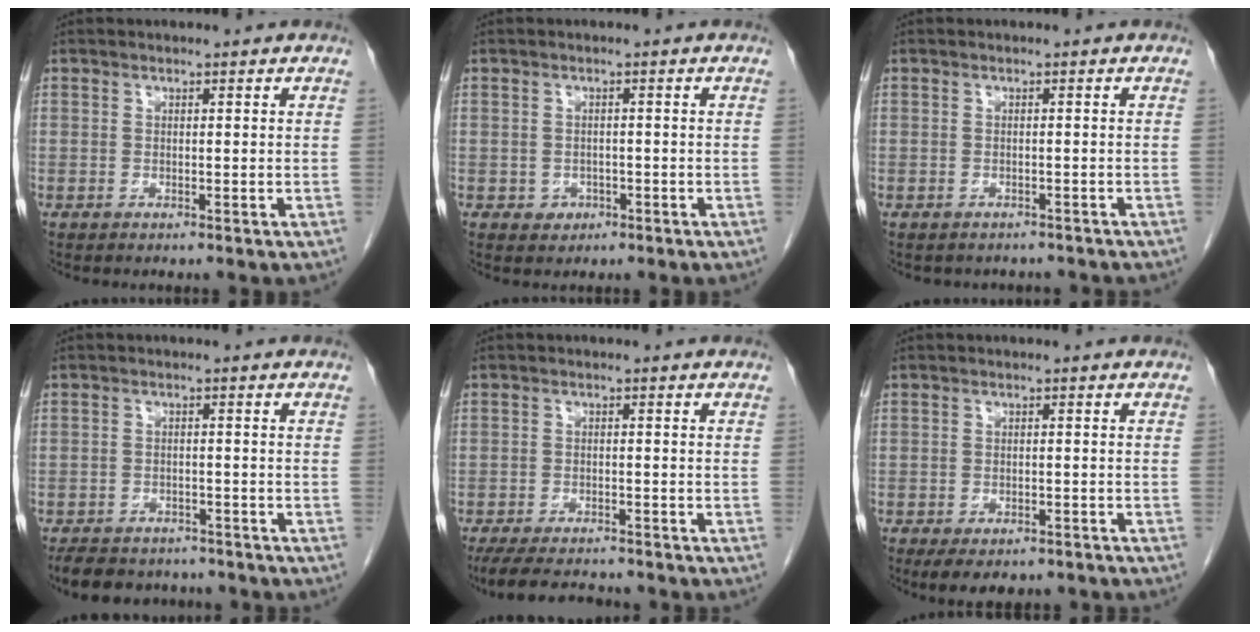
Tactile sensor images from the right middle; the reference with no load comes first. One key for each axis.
{"total": 1.8, "fx": -0.7, "fy": 1.5, "fz": 0.5, "tx": -0.003, "ty": 0.006, "tz": -0.005}
{"total": 4.1, "fx": -3.6, "fy": 1.8, "fz": 0.6, "tx": -0.006, "ty": 0.005, "tz": -0.040}
{"total": 10.0, "fx": -8.8, "fy": 3.9, "fz": 3.1, "tx": -0.056, "ty": -0.001, "tz": -0.117}
{"total": 8.7, "fx": -7.8, "fy": 1.7, "fz": 3.3, "tx": -0.058, "ty": -0.011, "tz": -0.121}
{"total": 7.8, "fx": -6.1, "fy": 3.0, "fz": 3.7, "tx": -0.043, "ty": -0.002, "tz": -0.079}